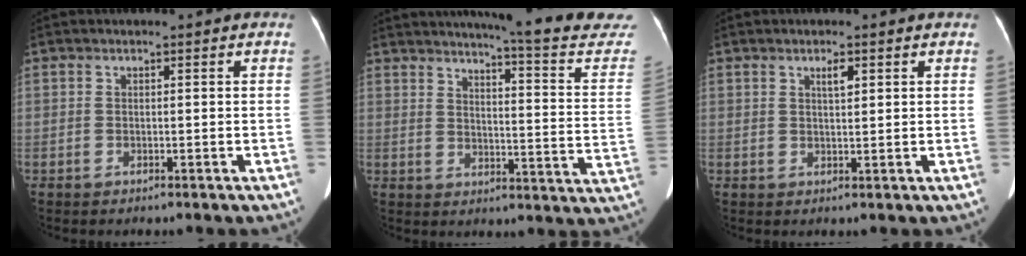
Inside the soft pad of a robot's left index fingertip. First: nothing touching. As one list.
[{"total": 20.7, "force": [18.9, 0.0, 8.6], "torque": [-0.112, -0.096, 0.213]}, {"total": 1.5, "force": [0.7, 0.4, 1.3], "torque": [-0.020, -0.004, 0.012]}]